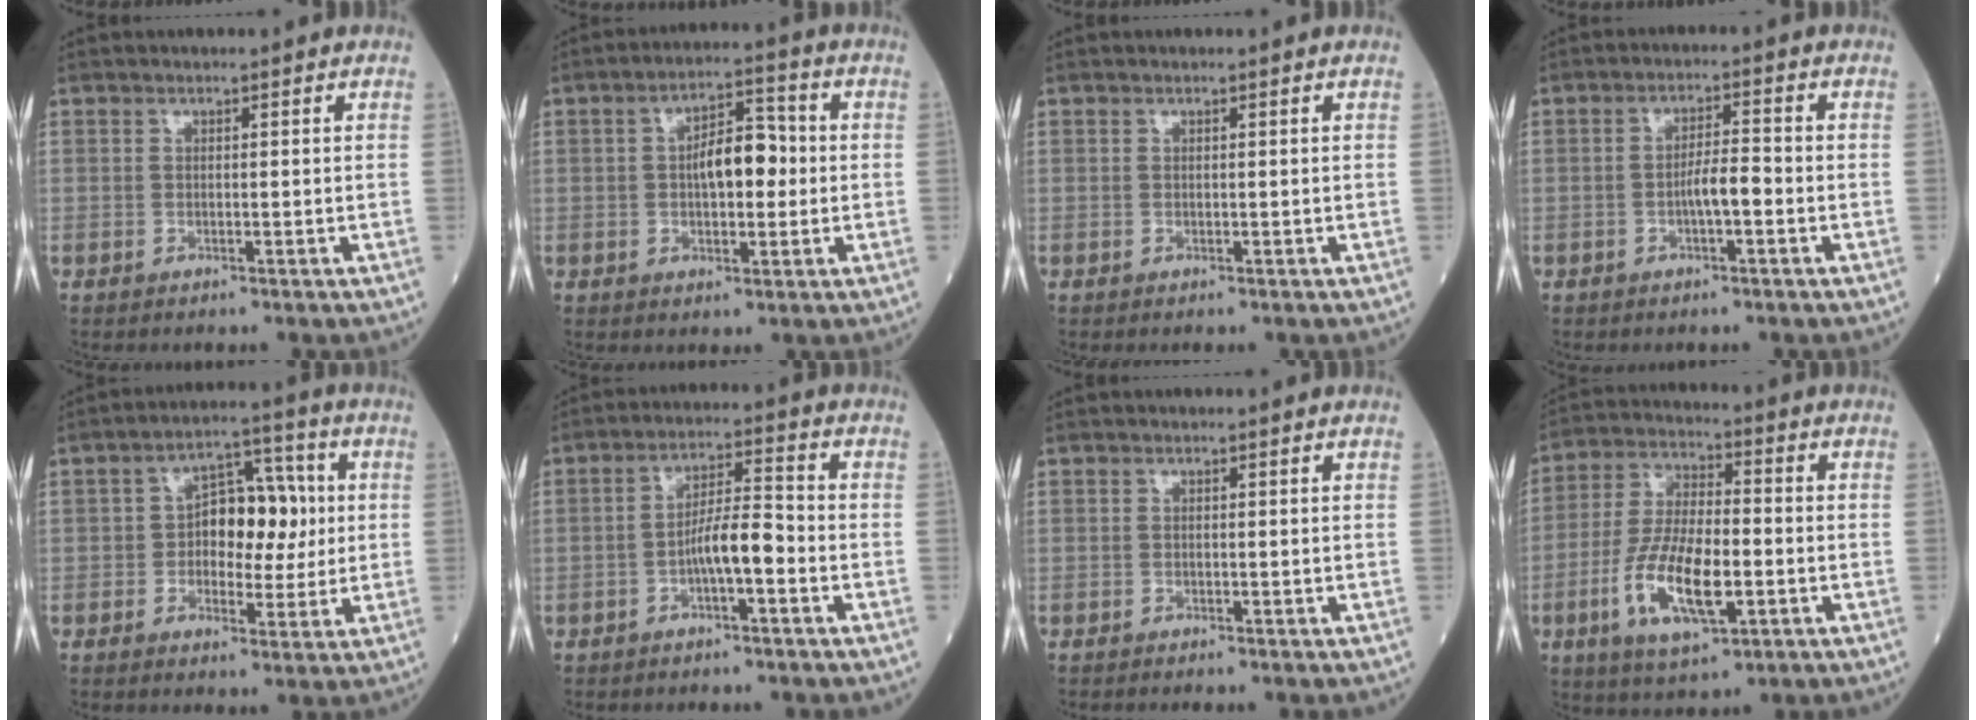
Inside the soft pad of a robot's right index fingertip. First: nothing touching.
{"total": 7.4, "force": [0.1, 3.1, 6.7], "torque": [-0.110, 0.020, -0.001]}
{"total": 0.0}
{"total": 3.7, "force": [-1.2, 0.6, 3.4], "torque": [-0.058, 0.006, -0.021]}
{"total": 9.0, "force": [0.5, 5.0, 7.4], "torque": [-0.107, 0.026, 0.006]}
{"total": 5.9, "force": [-2.1, 1.0, 5.4], "torque": [-0.097, 0.015, -0.037]}
{"total": 0.8, "force": [-0.7, 0.0, 0.3], "torque": [-0.004, 0.000, -0.012]}
{"total": 13.0, "force": [-4.0, 4.1, 11.7], "torque": [-0.236, -0.008, -0.073]}